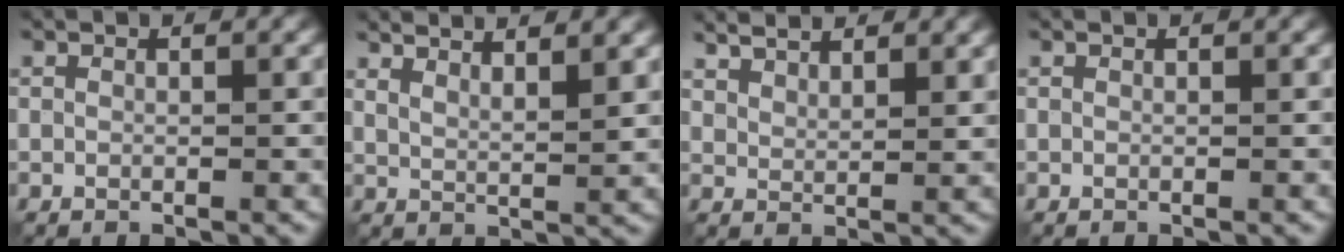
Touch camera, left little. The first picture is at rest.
{"total": 5.0, "force": [3.7, 1.1, 3.1], "torque": [-0.041, 0.013, 0.044]}
{"total": 3.9, "force": [3.3, 1.1, 1.7], "torque": [-0.027, 0.002, 0.048]}
{"total": 0.0}